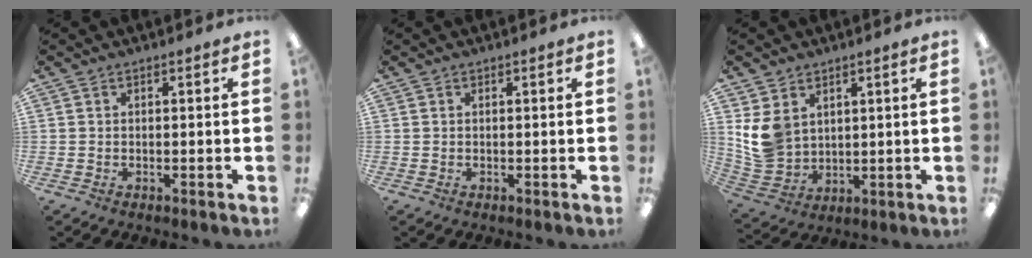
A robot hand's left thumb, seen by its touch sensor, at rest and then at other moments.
{"total": 0.0}
{"total": 9.4, "force": [3.4, 7.7, 4.2], "torque": [-0.114, -0.009, 0.072]}